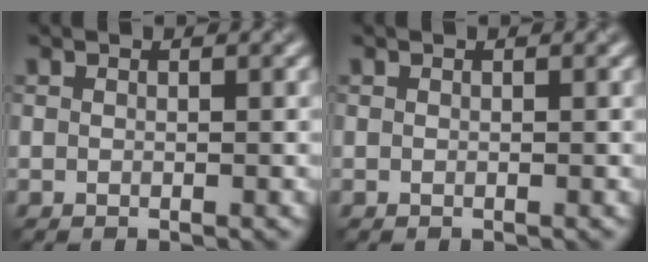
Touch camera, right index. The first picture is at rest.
{"total": 0.0}